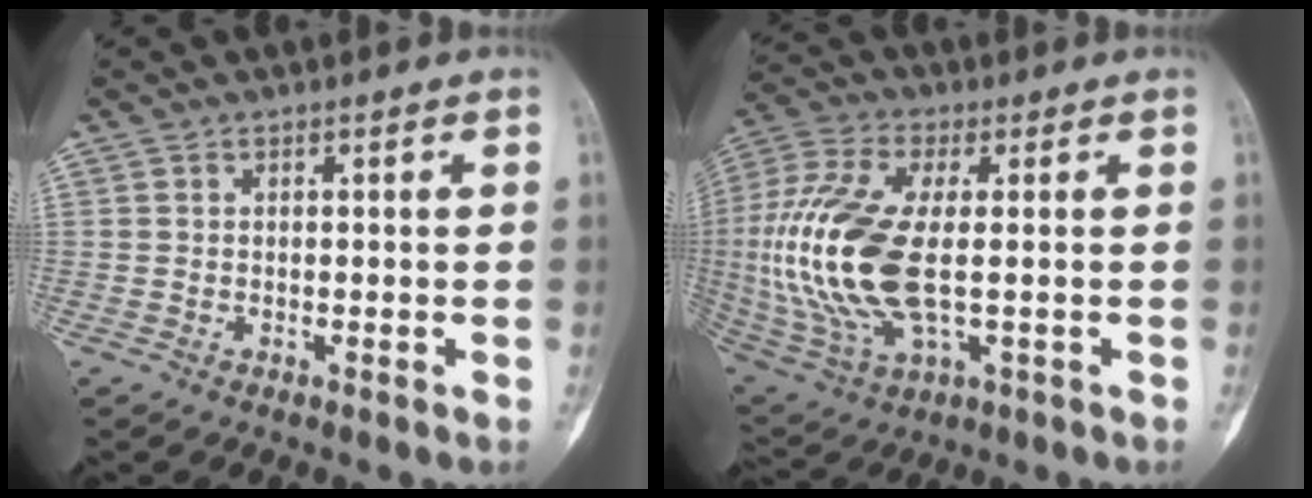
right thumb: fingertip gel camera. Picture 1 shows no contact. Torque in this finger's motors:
{"motor_torque": [2.29, 2.16, 1.46, -1.31, 0.56]}